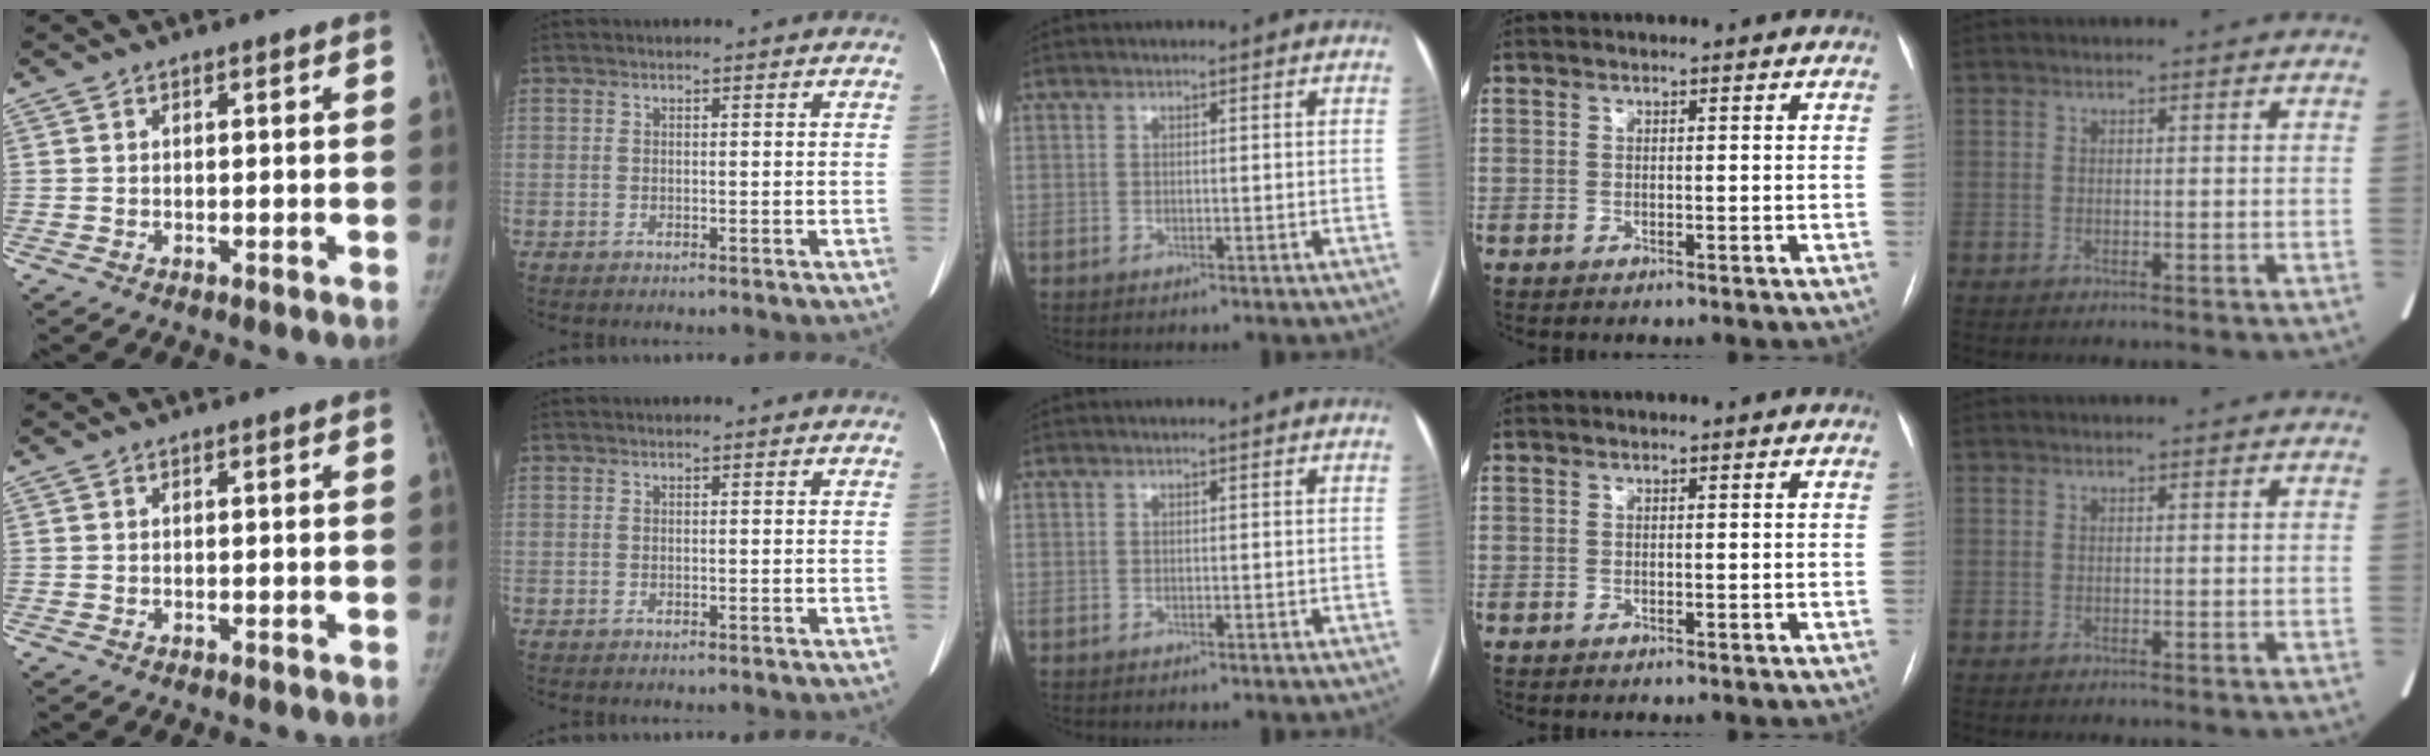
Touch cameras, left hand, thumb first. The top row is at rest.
{}